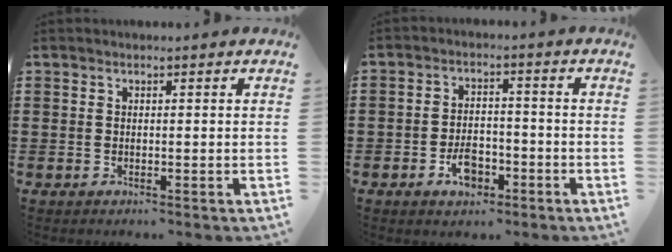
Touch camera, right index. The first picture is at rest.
{"total": 5.0, "force": [-2.6, 3.1, 2.9], "torque": [-0.047, 0.003, -0.051]}